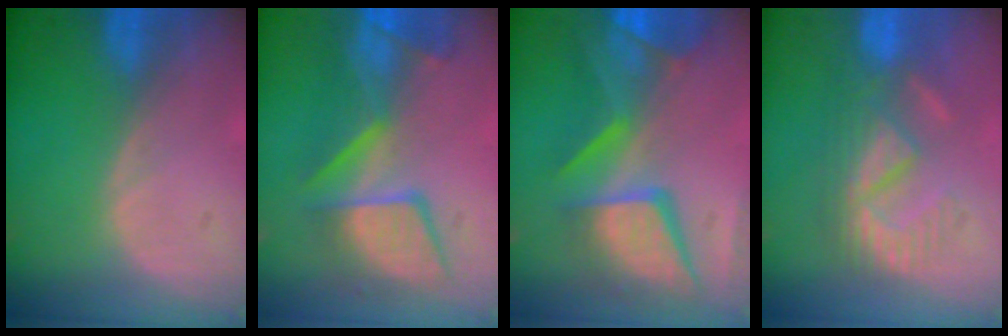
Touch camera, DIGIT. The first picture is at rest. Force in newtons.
{"total": 10.0, "press": 9.6, "slide": 2.7}
{"total": 12.6, "press": 10.3, "slide": 7.2}
{"total": 8.3, "press": 7.8, "slide": 2.8}